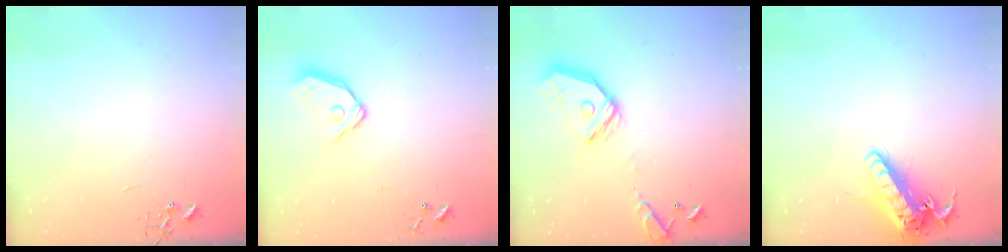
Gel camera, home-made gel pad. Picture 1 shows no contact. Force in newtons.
{"total": 11.5, "press": 11.4, "slide": 1.7}
{"total": 16.2, "press": 16.1, "slide": 2.1}
{"total": 16.4, "press": 16.1, "slide": 3.2}